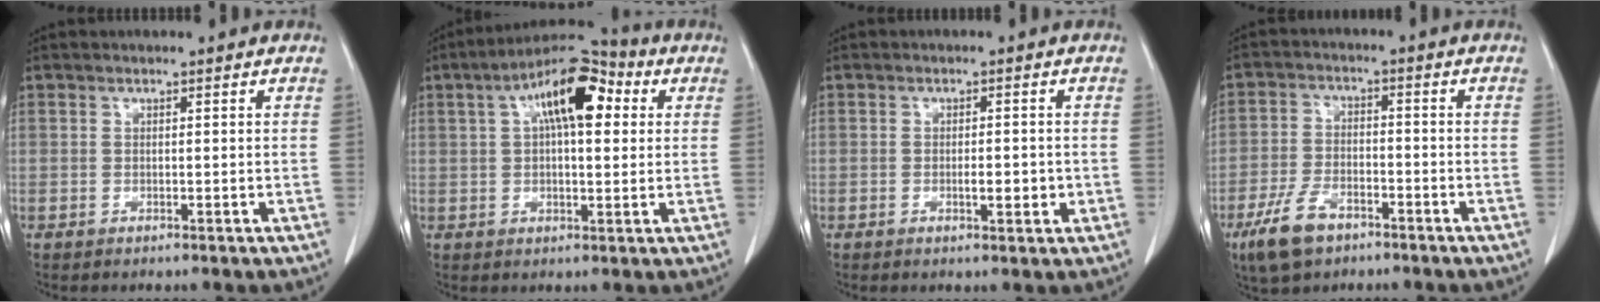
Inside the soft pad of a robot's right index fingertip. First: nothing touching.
{"total": 12.3, "force": [3.9, 4.3, 10.9], "torque": [-0.184, 0.040, 0.058]}
{"total": 2.8, "force": [-0.5, 0.9, 2.6], "torque": [-0.041, 0.002, -0.003]}
{"total": 7.8, "force": [-5.0, 3.9, 4.5], "torque": [-0.101, -0.004, -0.087]}